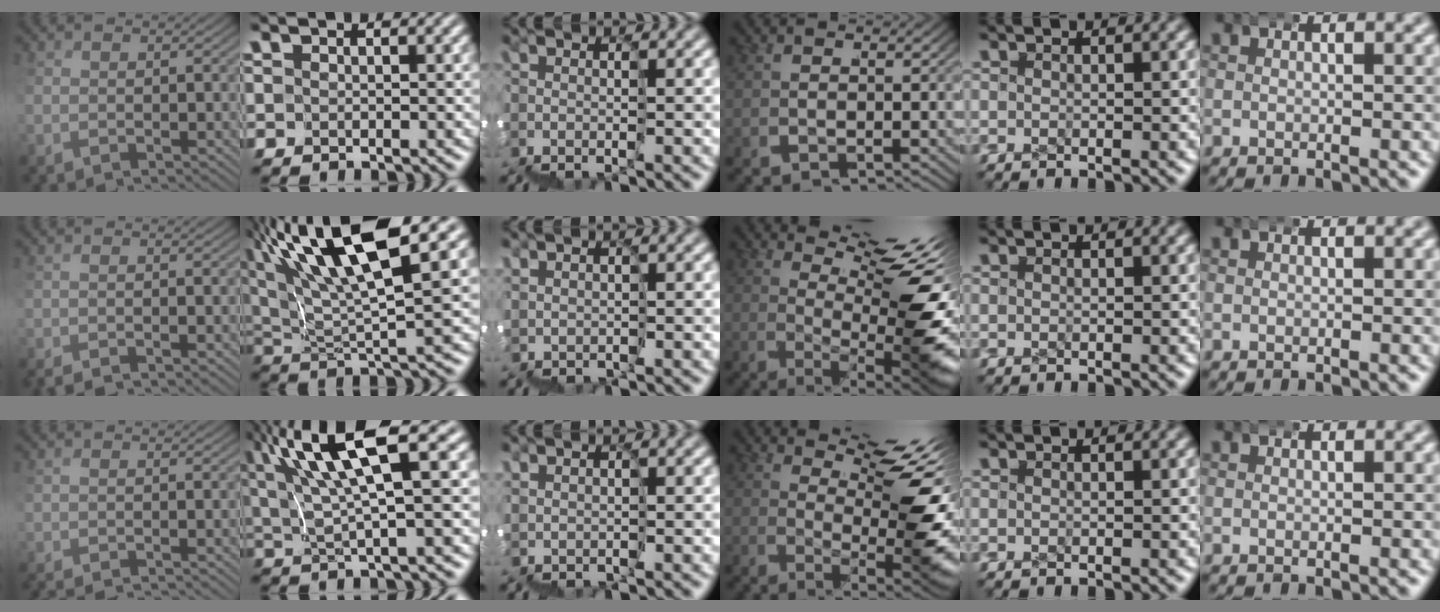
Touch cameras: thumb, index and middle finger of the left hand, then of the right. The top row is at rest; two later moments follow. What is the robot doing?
{"motion": "wrap", "object": "ethernet cable"}